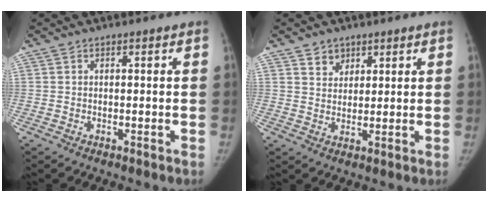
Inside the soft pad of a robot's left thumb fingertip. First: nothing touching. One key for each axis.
{"total": 3.5, "fx": 2.4, "fy": 2.5, "fz": 0.8, "tx": 0.008, "ty": -0.018, "tz": 0.043}